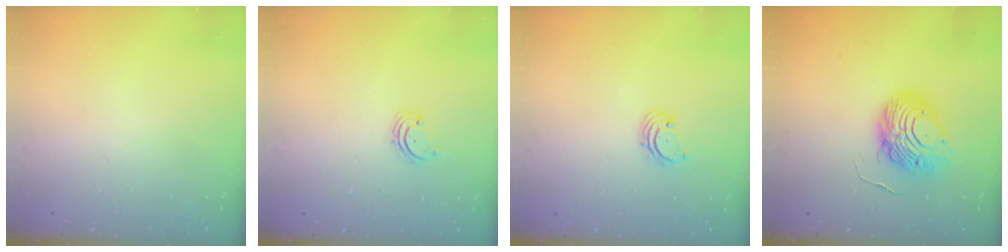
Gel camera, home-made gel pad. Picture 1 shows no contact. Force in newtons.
{"total": 1.7, "press": 1.6, "slide": 0.2}
{"total": 1.7, "press": 1.6, "slide": 0.2}
{"total": 10.2, "press": 10.2, "slide": 1.1}